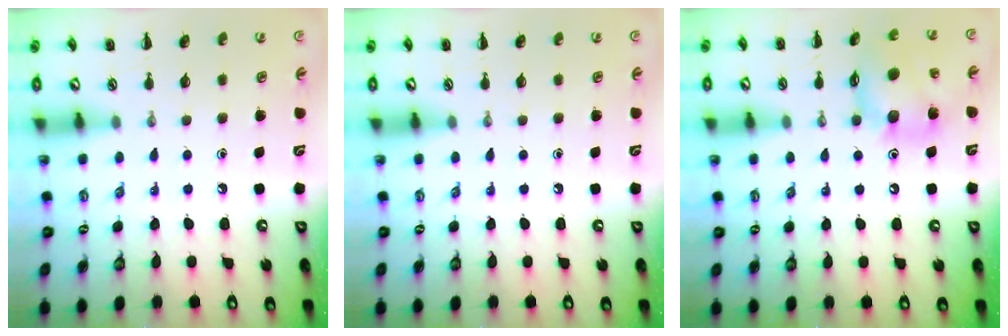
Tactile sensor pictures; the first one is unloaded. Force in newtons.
{"total": 0.0}
{"total": 14.4, "press": 14.3, "slide": 2.1}